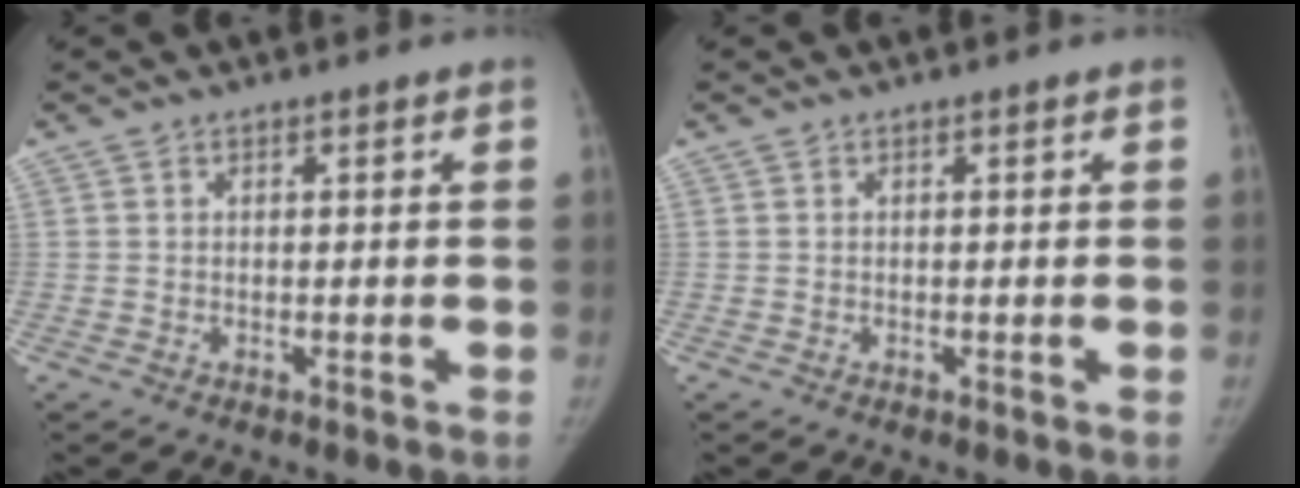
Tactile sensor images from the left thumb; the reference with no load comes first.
{"total": 0.0}